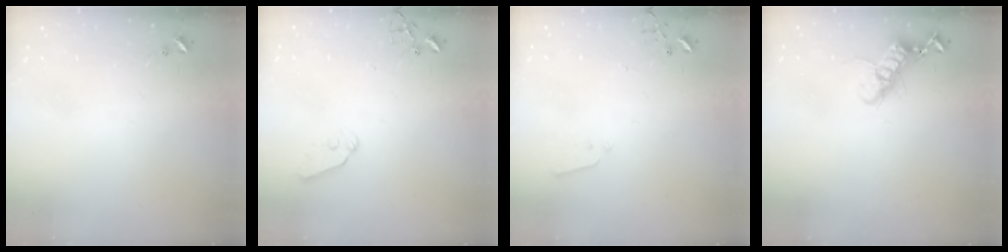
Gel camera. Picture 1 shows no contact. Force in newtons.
{"total": 6.7, "press": 6.7, "slide": 0.8}
{"total": 2.2, "press": 2.1, "slide": 0.3}
{"total": 12.5, "press": 12.5, "slide": 0.4}